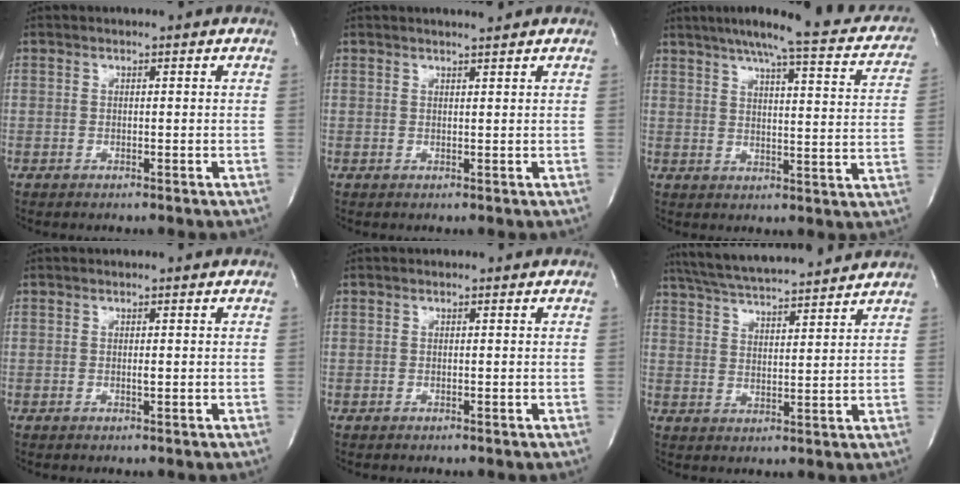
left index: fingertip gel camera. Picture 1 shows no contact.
{"total": 1.8, "force": [1.6, -0.4, 0.6], "torque": [-0.010, -0.004, 0.025]}
{"total": 22.0, "force": [18.6, 3.0, 11.4], "torque": [-0.158, -0.015, 0.216]}
{"total": 0.5, "force": [-0.1, 0.0, 0.5], "torque": [-0.014, -0.004, -0.001]}
{"total": 0.0}
{"total": 15.5, "force": [14.1, 1.0, 6.3], "torque": [-0.121, 0.024, 0.218]}